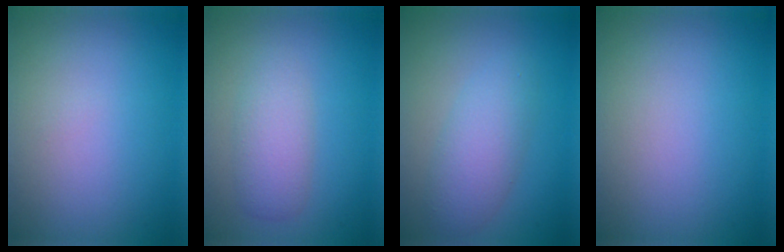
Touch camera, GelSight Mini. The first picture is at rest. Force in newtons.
{"total": 3.0, "press": 3.0, "slide": 0.1}
{"total": 3.7, "press": 3.7, "slide": 0.2}
{"total": 0.0}